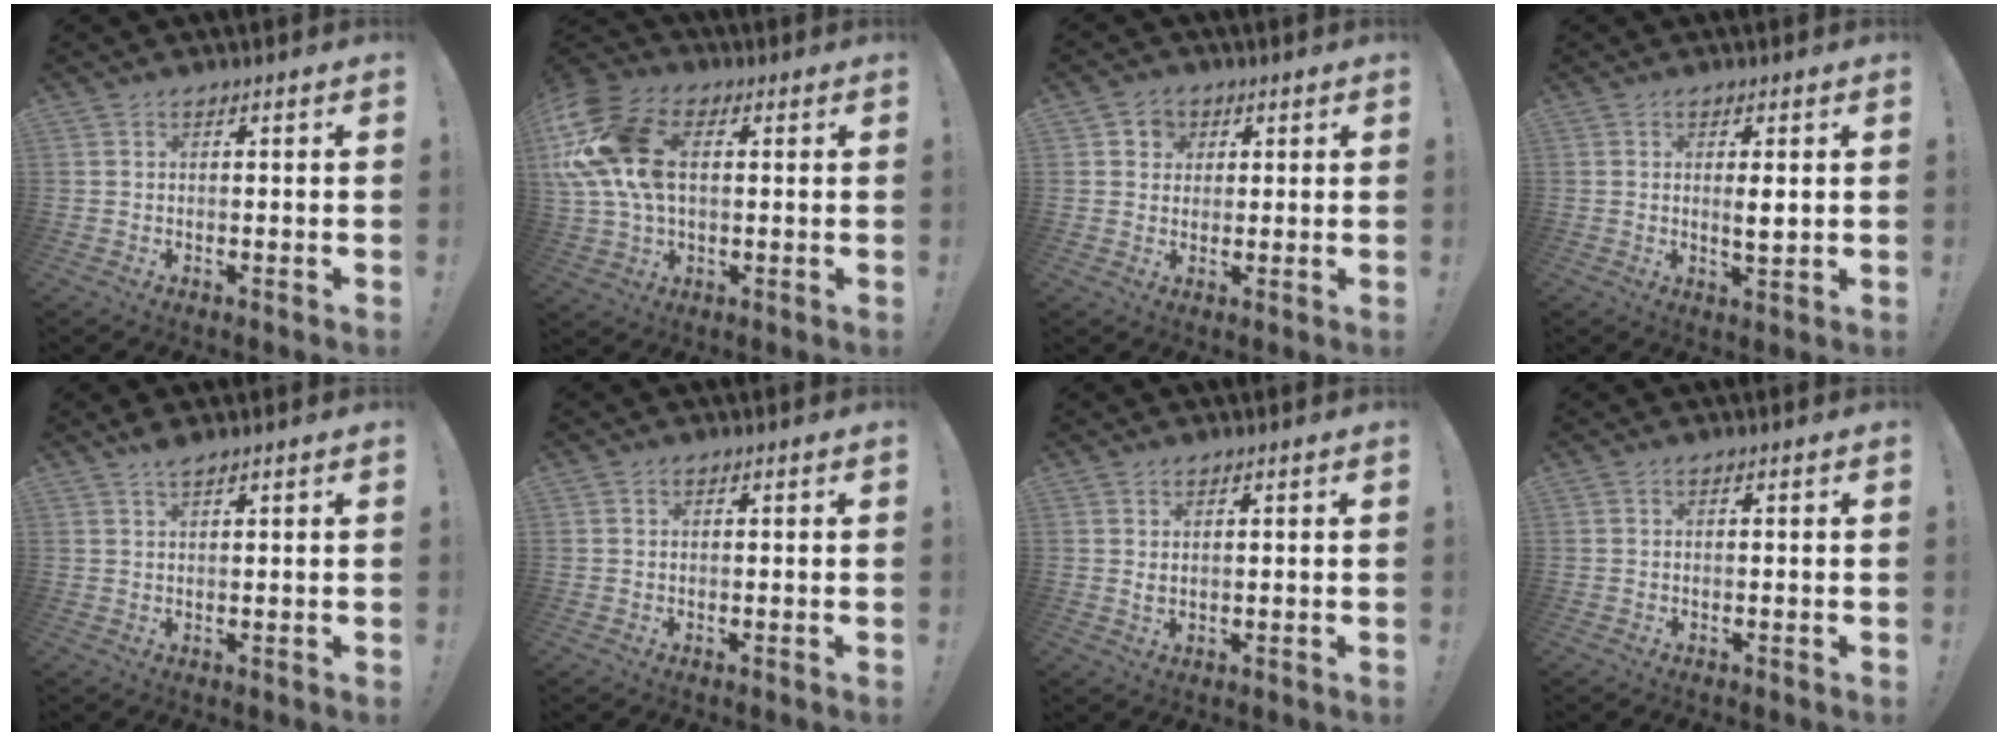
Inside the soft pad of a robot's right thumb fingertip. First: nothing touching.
{"total": 19.0, "force": [3.7, 12.6, 13.6], "torque": [-0.276, 0.001, 0.071]}
{"total": 4.6, "force": [1.4, 4.2, 0.9], "torque": [-0.015, -0.001, 0.028]}
{"total": 3.2, "force": [0.6, 0.5, 3.1], "torque": [-0.035, -0.014, 0.006]}
{"total": 2.5, "force": [2.2, 0.2, 1.1], "torque": [-0.017, -0.013, 0.038]}
{"total": 0.5, "force": [0.1, 0.5, -0.1], "torque": [0.009, -0.002, 0.001]}
{"total": 1.5, "force": [0.9, 0.6, 1.0], "torque": [-0.007, -0.006, 0.013]}
{"total": 0.0}